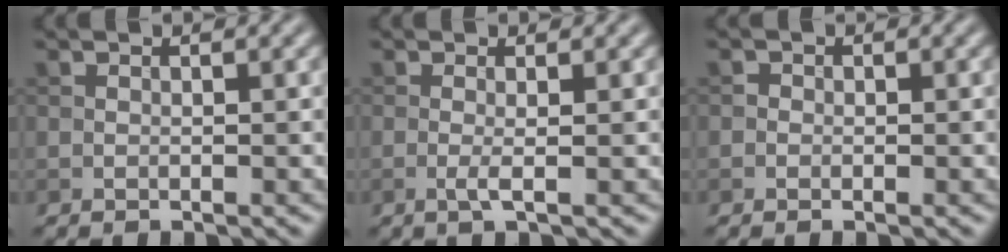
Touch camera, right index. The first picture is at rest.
{"total": 1.4, "force": [-0.2, 0.2, 1.4], "torque": [-0.027, -0.003, -0.007]}
{"total": 0.6, "force": [-0.2, 0.6, 0.1], "torque": [0.002, -0.004, -0.006]}